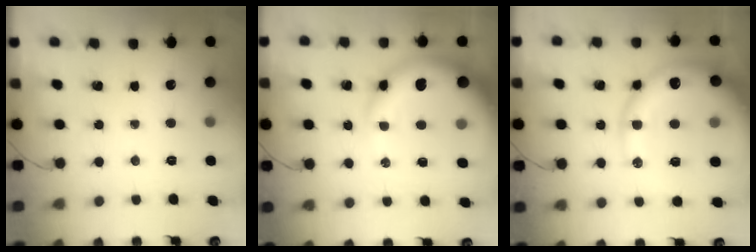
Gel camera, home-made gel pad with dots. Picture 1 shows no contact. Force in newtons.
{"total": 9.9, "press": 9.5, "slide": 2.9}
{"total": 23.3, "press": 22.8, "slide": 4.6}